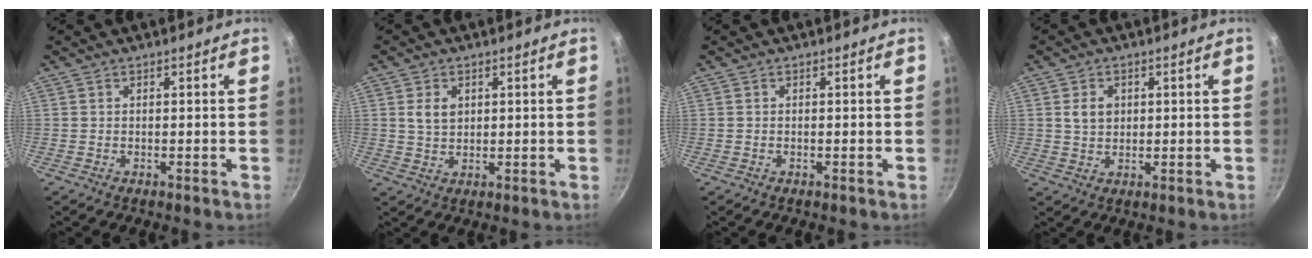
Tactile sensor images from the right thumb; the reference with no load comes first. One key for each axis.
{"total": 4.1, "fx": 1.1, "fy": 2.9, "fz": 2.6, "tx": -0.036, "ty": -0.005, "tz": 0.022}
{"total": 0.0}
{"total": 4.0, "fx": 0.9, "fy": 3.2, "fz": 2.3, "tx": -0.026, "ty": -0.001, "tz": 0.017}